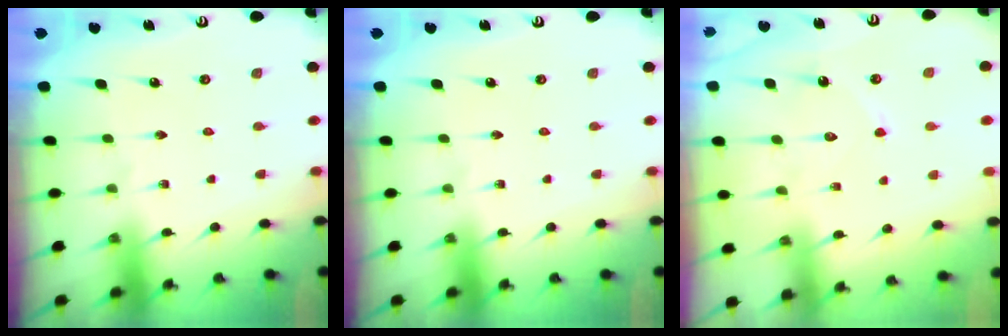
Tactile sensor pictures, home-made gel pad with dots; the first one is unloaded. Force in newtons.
{"total": 0.0}
{"total": 7.5, "press": 7.5, "slide": 0.5}